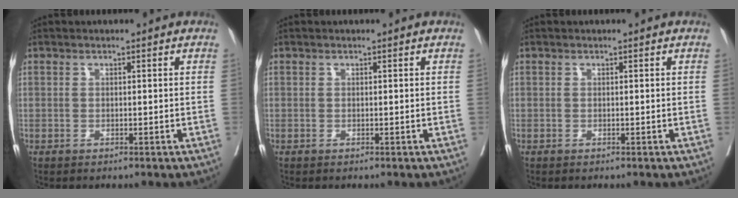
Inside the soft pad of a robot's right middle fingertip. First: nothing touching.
{"total": 0.0}
{"total": 0.0}